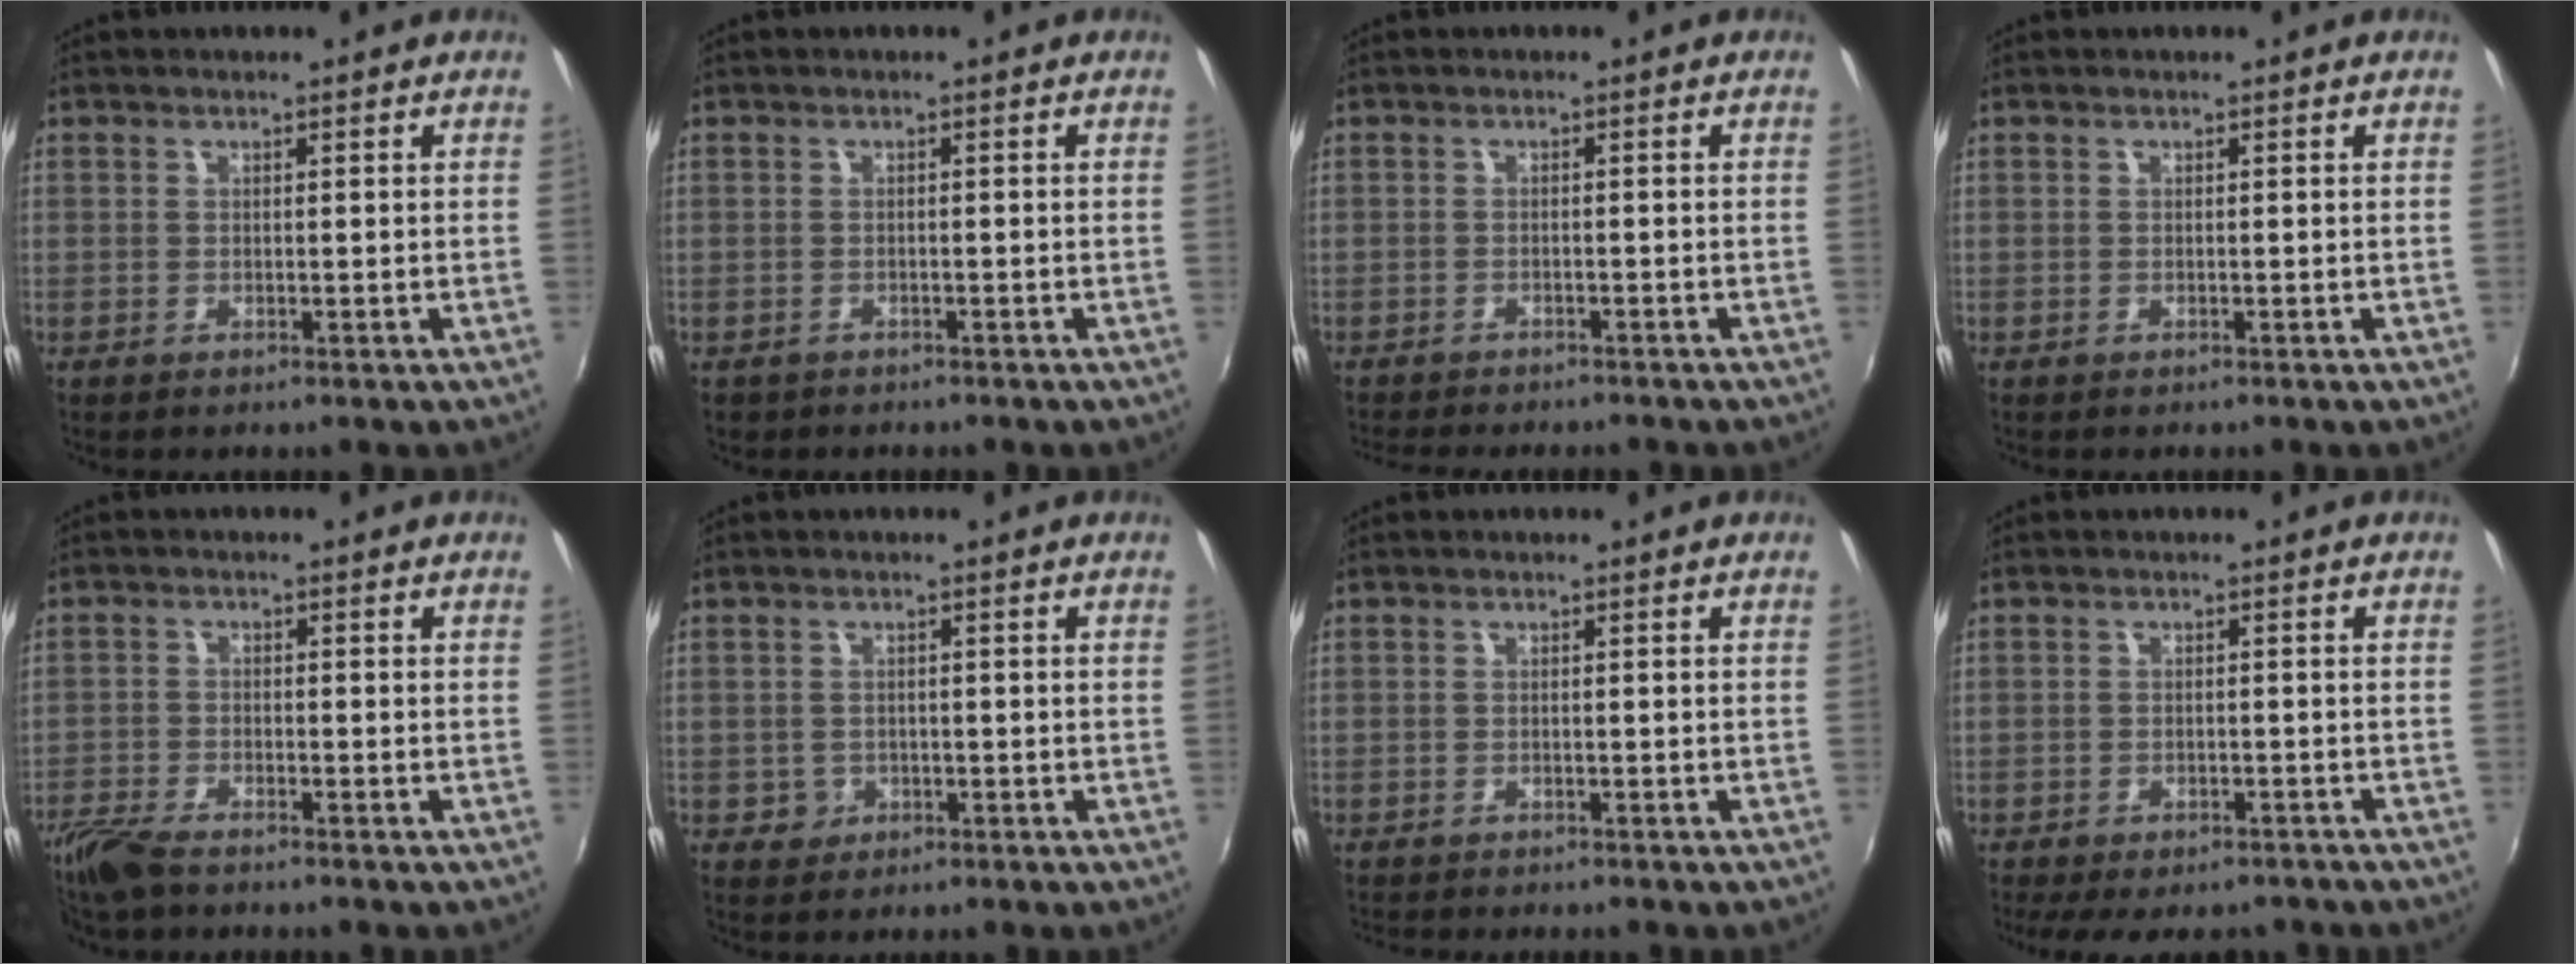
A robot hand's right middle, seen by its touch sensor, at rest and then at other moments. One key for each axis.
{"total": 1.6, "fx": -1.2, "fy": 1.1, "fz": 0.4, "tx": -0.014, "ty": -0.005, "tz": -0.017}
{"total": 6.3, "fx": -5.8, "fy": 1.2, "fz": 2.2, "tx": -0.058, "ty": -0.019, "tz": -0.088}
{"total": 0.0}
{"total": 6.6, "fx": -5.6, "fy": 1.7, "fz": 3.2, "tx": -0.088, "ty": -0.021, "tz": -0.112}
{"total": 2.4, "fx": -0.8, "fy": 2.2, "fz": 0.3, "tx": -0.009, "ty": 0.000, "tz": -0.010}
{"total": 2.7, "fx": -2.5, "fy": 0.6, "fz": 0.7, "tx": -0.024, "ty": -0.014, "tz": -0.042}
{"total": 9.7, "fx": -7.8, "fy": 4.0, "fz": 4.2, "tx": -0.094, "ty": -0.016, "tz": -0.108}